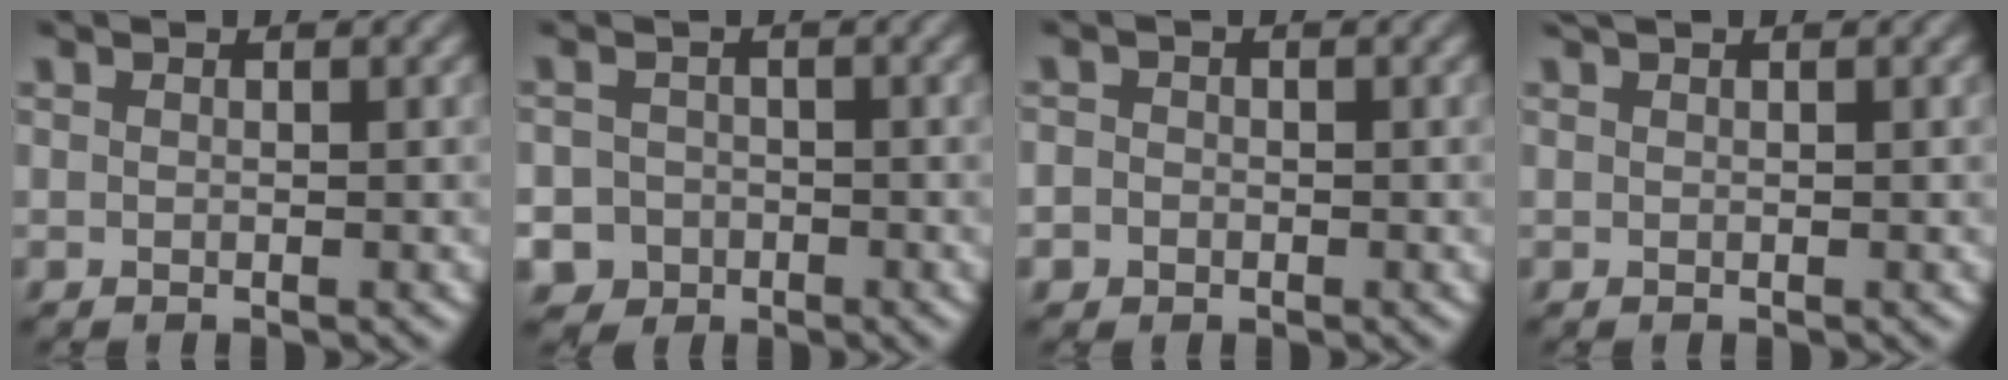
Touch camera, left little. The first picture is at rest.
{"total": 5.6, "force": [-3.2, 4.5, 1.2], "torque": [-0.011, -0.014, -0.061]}
{"total": 1.6, "force": [-0.4, 1.4, 0.5], "torque": [0.006, 0.004, -0.013]}
{"total": 0.6, "force": [0.5, 0.0, 0.3], "torque": [-0.003, 0.002, 0.010]}